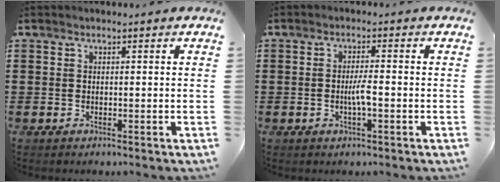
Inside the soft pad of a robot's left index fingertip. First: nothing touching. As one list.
[{"total": 3.1, "force": [-0.7, 0.4, 3.0], "torque": [-0.060, -0.001, -0.015]}]